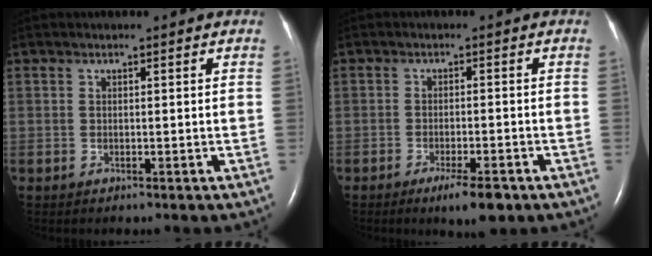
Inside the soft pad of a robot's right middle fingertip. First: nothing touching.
{"total": 5.0, "force": [-3.2, 0.9, 3.8], "torque": [-0.064, -0.009, -0.046]}